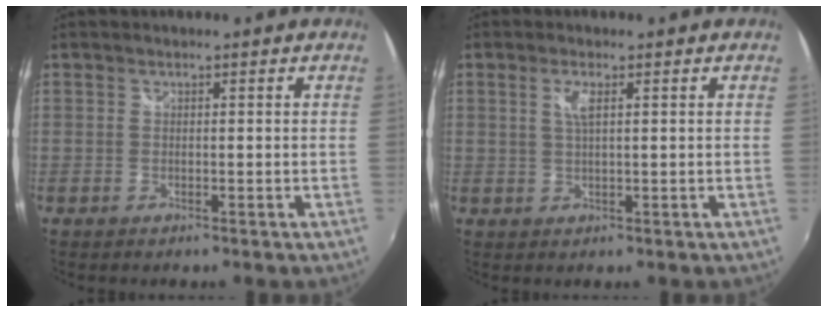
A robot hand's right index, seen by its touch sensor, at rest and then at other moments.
{"total": 2.4, "force": [0.9, 0.4, 2.3], "torque": [-0.044, 0.000, 0.016]}